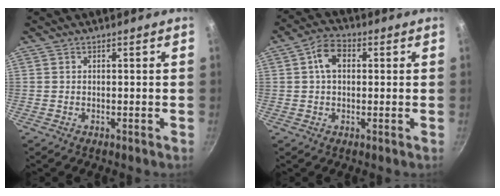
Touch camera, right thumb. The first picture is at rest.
{"total": 6.2, "force": [1.2, 4.3, 4.3], "torque": [-0.058, 0.014, 0.012]}